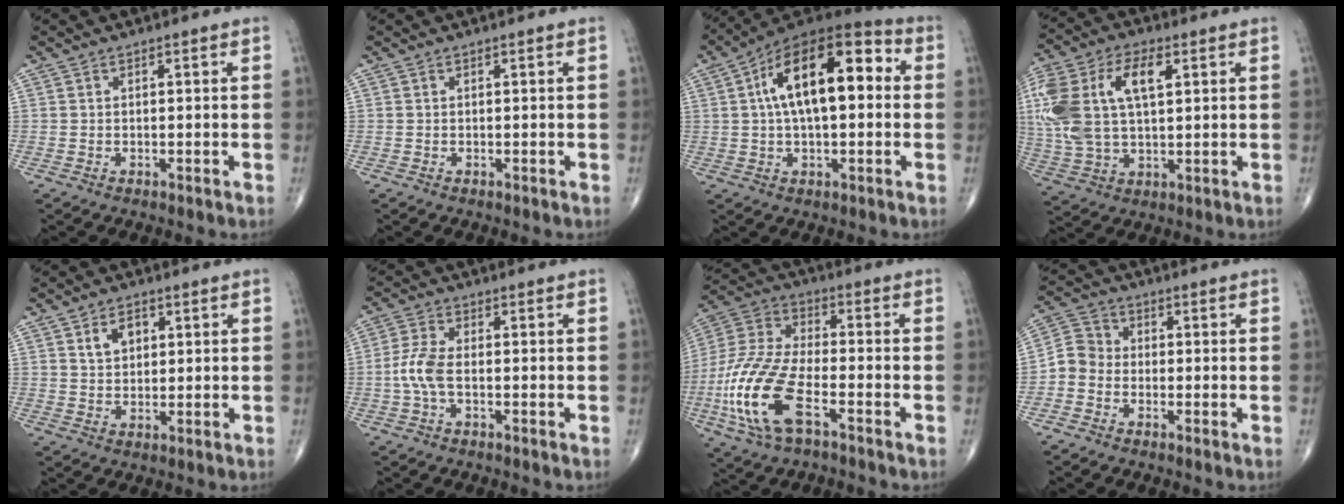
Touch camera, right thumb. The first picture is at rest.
{"total": 0.0}
{"total": 19.0, "force": [3.2, 8.9, 16.5], "torque": [-0.245, 0.031, 0.038]}
{"total": 19.1, "force": [4.8, 10.1, 15.5], "torque": [-0.349, 0.017, 0.089]}
{"total": 4.4, "force": [1.8, 3.0, 2.8], "torque": [-0.032, -0.005, 0.033]}
{"total": 5.1, "force": [-1.1, 2.2, 4.5], "torque": [-0.115, 0.011, -0.026]}
{"total": 17.7, "force": [-6.6, 7.5, 14.6], "torque": [-0.327, 0.020, -0.125]}
{"total": 4.9, "force": [-1.7, 4.2, 1.9], "torque": [-0.020, 0.018, -0.050]}